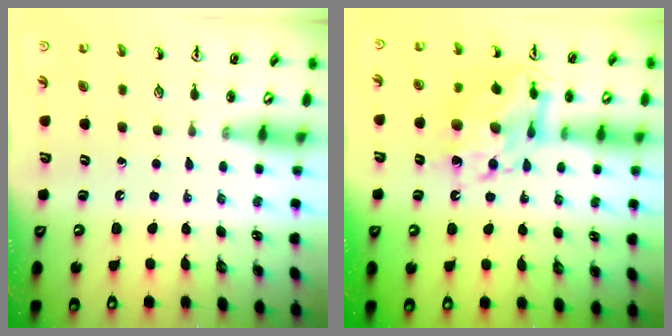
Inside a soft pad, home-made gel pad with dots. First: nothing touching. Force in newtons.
{"total": 13.1, "press": 13.0, "slide": 1.4}